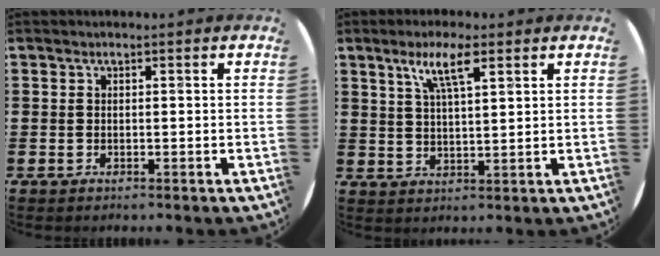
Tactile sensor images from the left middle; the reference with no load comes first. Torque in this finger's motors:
{"motor_torque": [1.27, -0.87, 0.24, 0.10]}